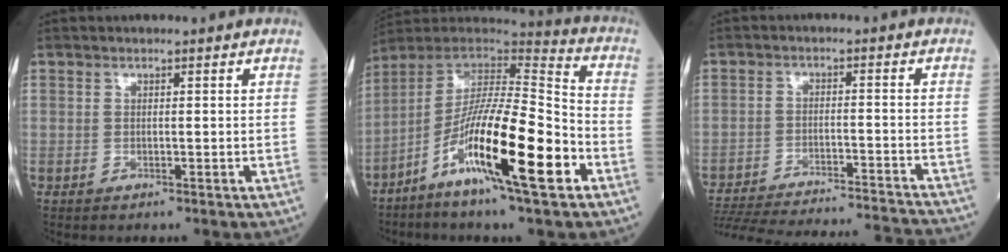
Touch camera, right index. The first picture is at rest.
{"total": 18.9, "force": [-7.9, 1.3, 17.1], "torque": [-0.319, -0.025, -0.145]}
{"total": 28.6, "force": [-26.6, 1.8, 10.4], "torque": [-0.188, -0.050, -0.363]}